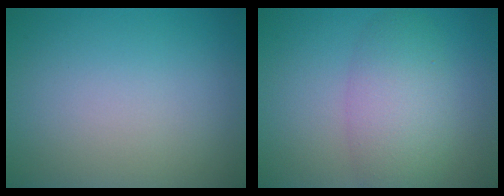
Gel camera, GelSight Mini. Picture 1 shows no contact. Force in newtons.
{"total": 5.0, "press": 5.0, "slide": 0.3}